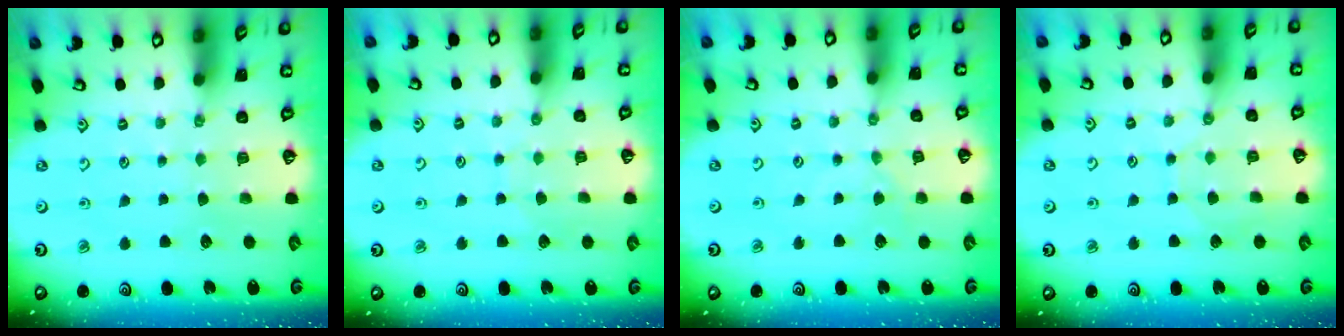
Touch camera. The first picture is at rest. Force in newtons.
{"total": 4.1, "press": 4.1, "slide": 0.4}
{"total": 0.0}
{"total": 3.3, "press": 3.2, "slide": 0.4}